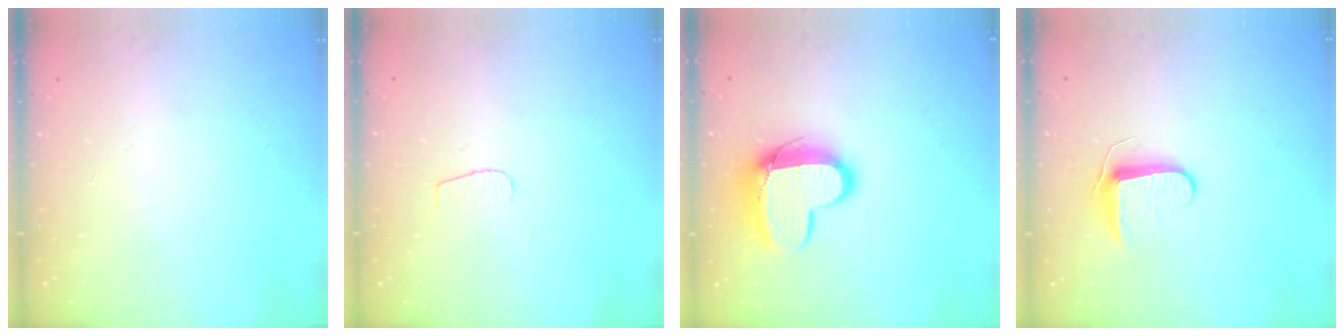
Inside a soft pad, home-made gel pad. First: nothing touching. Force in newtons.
{"total": 3.5, "press": 3.5, "slide": 0.3}
{"total": 13.2, "press": 13.2, "slide": 1.2}
{"total": 7.7, "press": 7.6, "slide": 0.8}